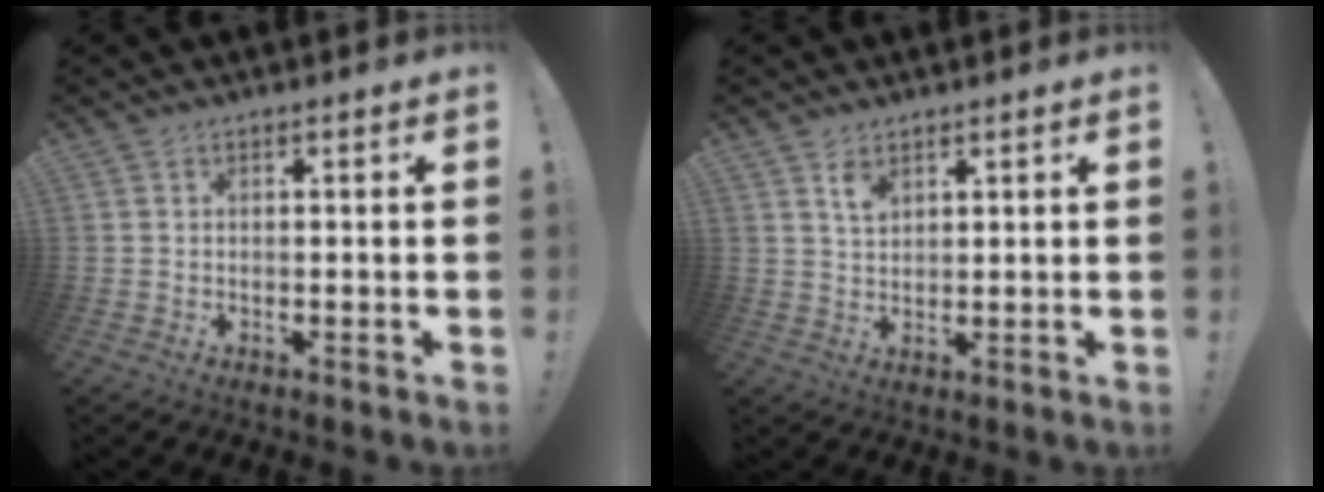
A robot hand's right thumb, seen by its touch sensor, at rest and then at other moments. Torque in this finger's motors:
{"motor_torque": [0.18, 0.68, -0.03, -0.37, 0.00]}